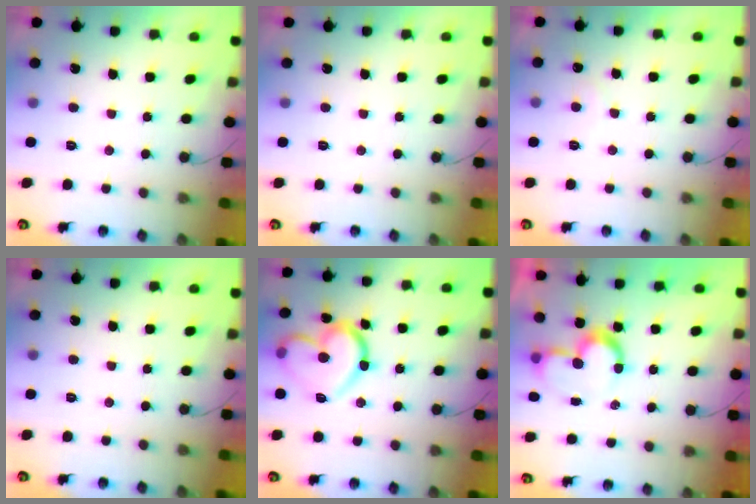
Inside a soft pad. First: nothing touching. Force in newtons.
{"total": 0.0}
{"total": 5.0, "press": 5.0, "slide": 0.3}
{"total": 0.0}
{"total": 16.6, "press": 16.5, "slide": 1.3}
{"total": 9.1, "press": 9.0, "slide": 0.6}